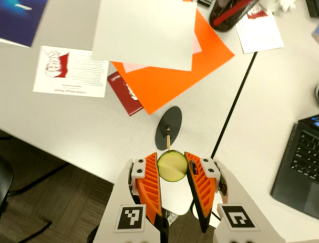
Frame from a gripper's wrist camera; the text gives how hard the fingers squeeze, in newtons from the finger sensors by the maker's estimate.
{"total": 8.2, "left": 7.9, "right": 8.4}